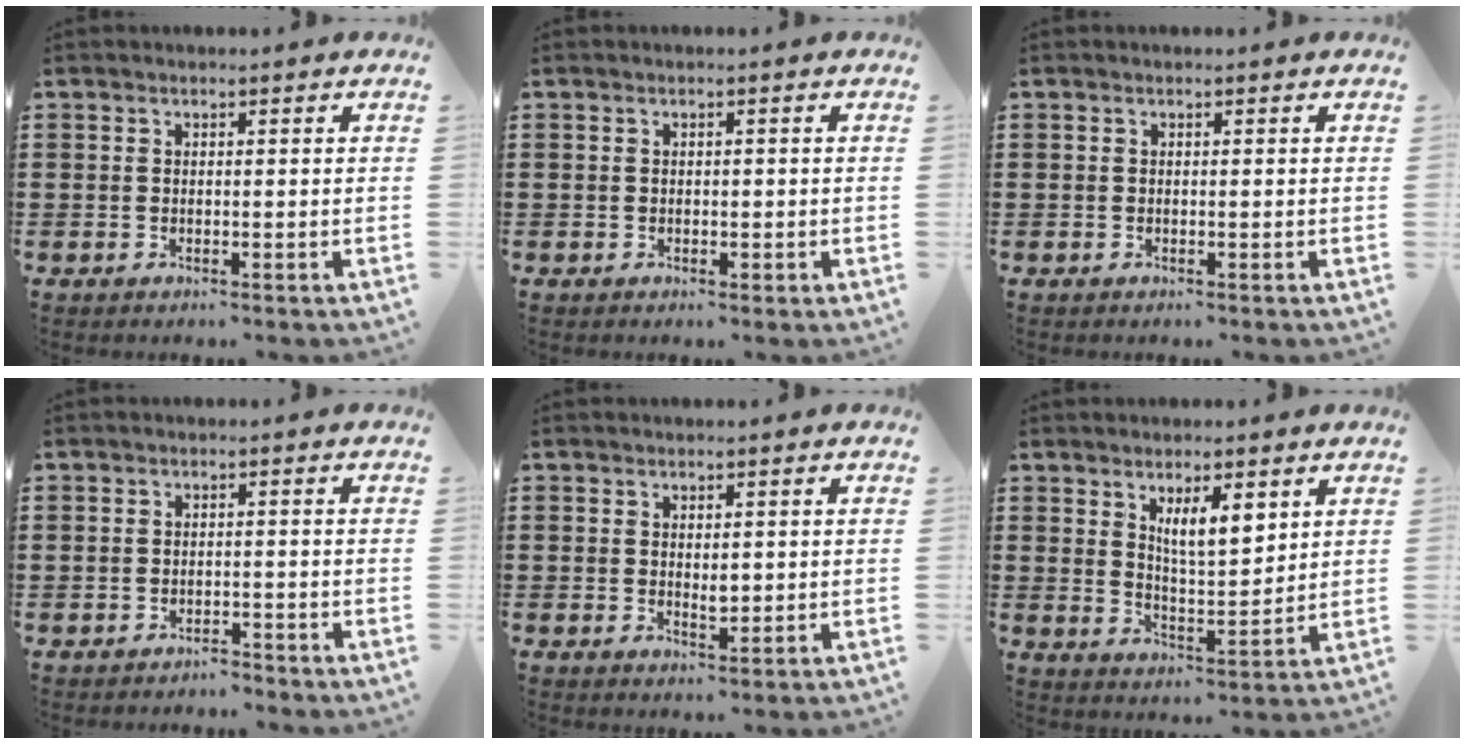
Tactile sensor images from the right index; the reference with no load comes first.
{"total": 0.7, "force": [0.1, 0.6, 0.2], "torque": [-0.007, 0.003, 0.001]}
{"total": 0.0}
{"total": 1.8, "force": [-1.8, 0.3, -0.2], "torque": [-0.002, 0.004, -0.042]}
{"total": 2.0, "force": [0.5, 1.0, 1.6], "torque": [-0.025, 0.000, 0.007]}
{"total": 6.0, "force": [3.3, 1.8, 4.6], "torque": [-0.082, -0.007, 0.053]}